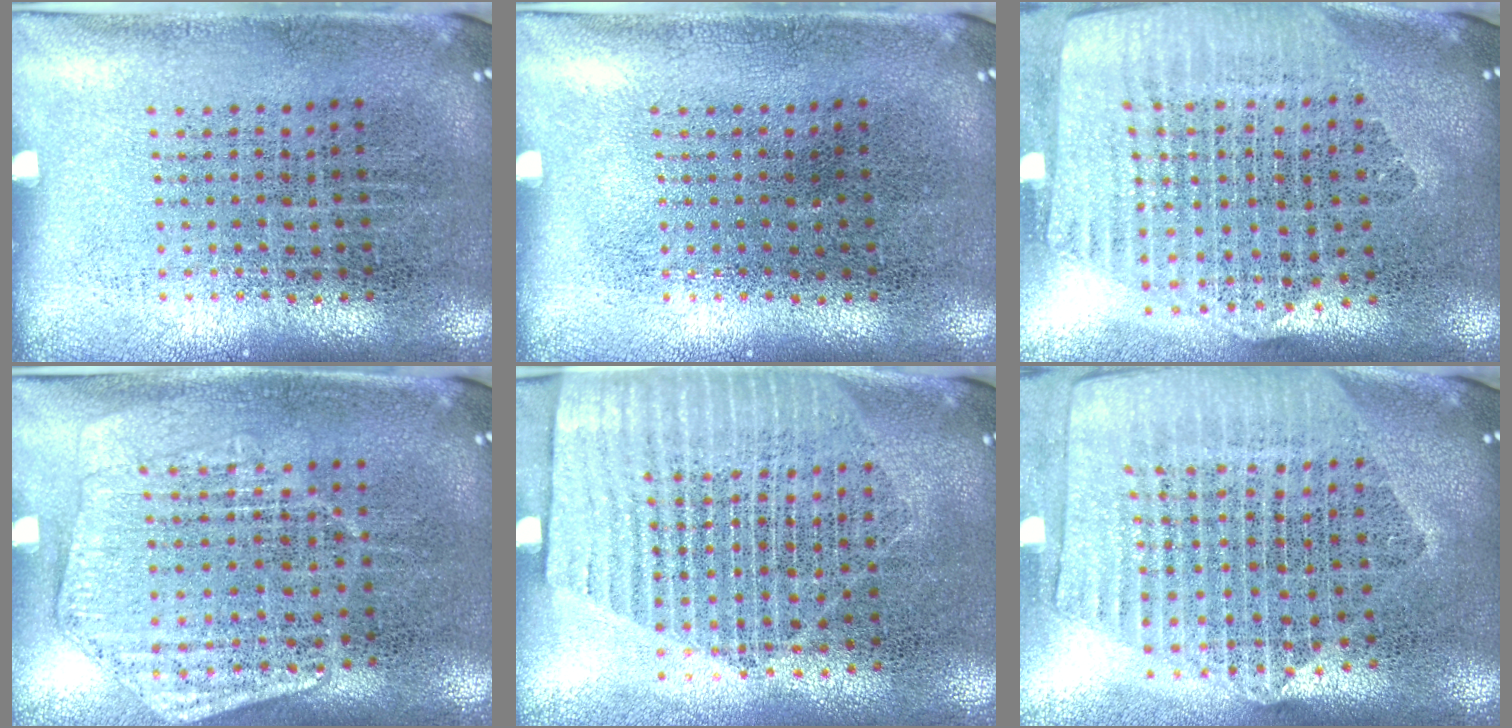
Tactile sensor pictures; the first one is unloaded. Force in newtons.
{"total": 0.0}
{"total": 2.4, "press": 2.2, "slide": 1.1}
{"total": 1.4, "press": 1.4, "slide": 0.4}
{"total": 1.5, "press": 1.3, "slide": 0.7}
{"total": 2.3, "press": 2.0, "slide": 1.1}